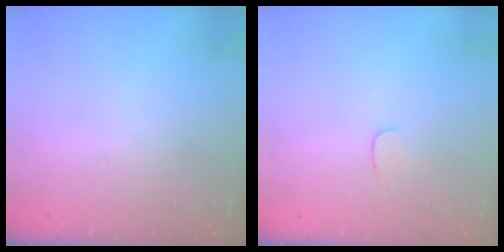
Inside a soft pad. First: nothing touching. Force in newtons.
{"total": 4.3, "press": 4.3, "slide": 0.3}